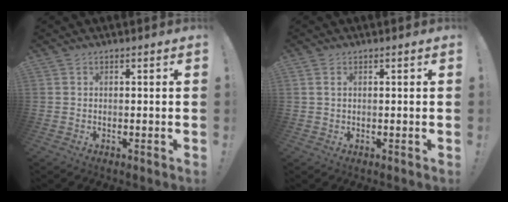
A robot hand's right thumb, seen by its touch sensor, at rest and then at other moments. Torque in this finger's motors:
{"motor_torque": [-0.24, -0.31, -0.41, 0.34, 0.05]}